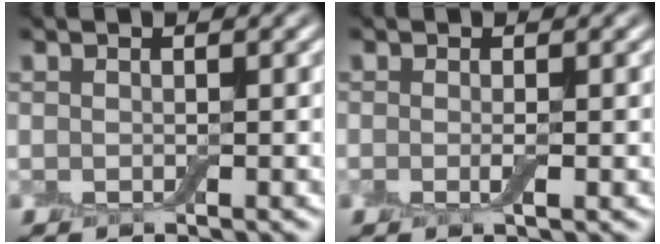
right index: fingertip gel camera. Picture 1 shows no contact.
{"total": 1.3, "force": [-0.2, 0.2, 1.3], "torque": [-0.025, -0.007, -0.006]}